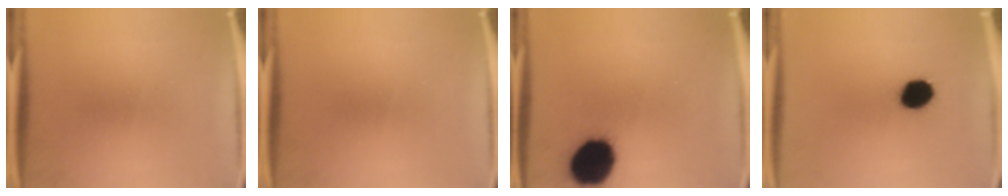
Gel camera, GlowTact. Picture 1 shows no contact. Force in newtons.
{"total": 0.0}
{"total": 17.9}
{"total": 7.0}